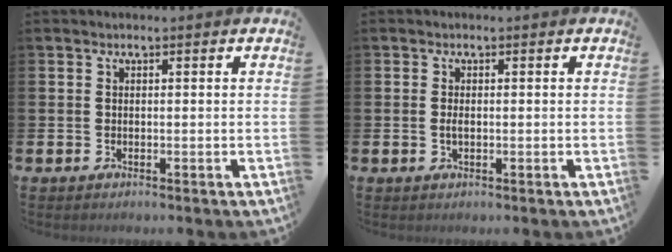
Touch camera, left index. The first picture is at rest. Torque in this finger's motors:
{"motor_torque": [0.31, 0.12, 0.08, 0.05]}